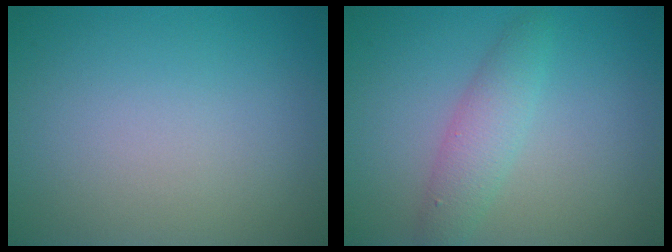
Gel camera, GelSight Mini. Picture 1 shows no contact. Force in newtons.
{"total": 2.8, "press": 2.8, "slide": 0.1}